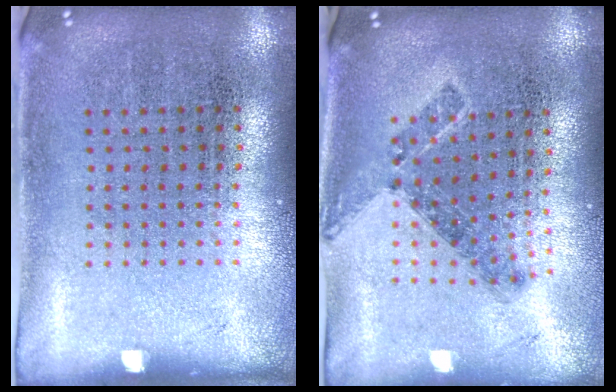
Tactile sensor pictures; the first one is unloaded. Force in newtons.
{"total": 0.7, "press": 0.7, "slide": 0.3}